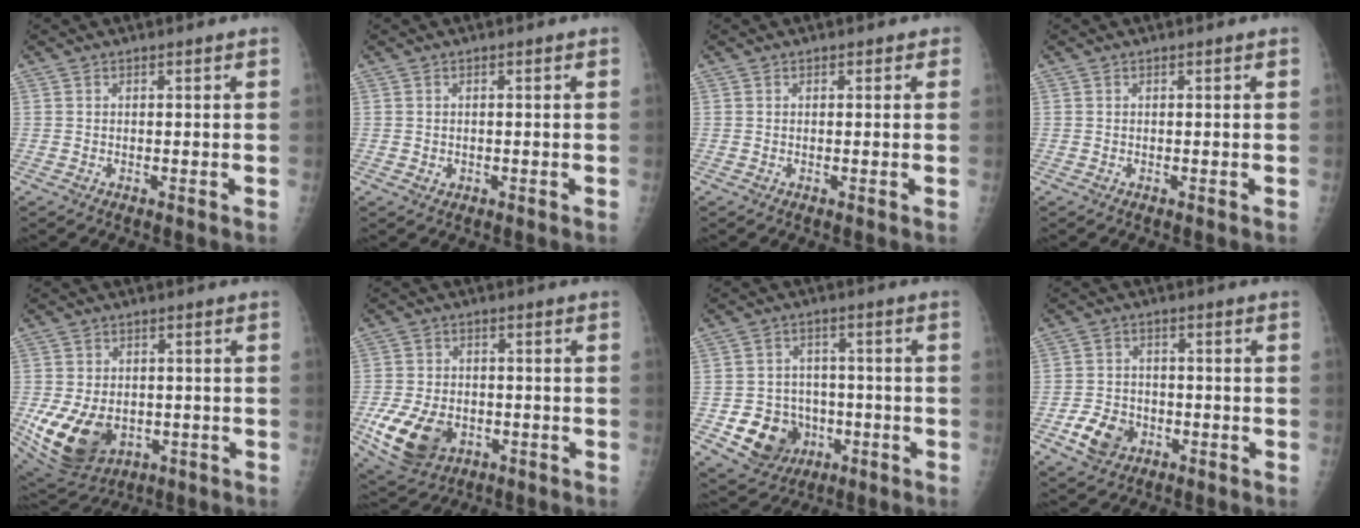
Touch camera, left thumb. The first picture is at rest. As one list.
[{"total": 1.0, "force": [-0.2, 0.9, 0.3], "torque": [-0.005, 0.001, 0.001]}, {"total": 0.8, "force": [0.4, 0.6, 0.3], "torque": [0.010, 0.001, -0.001]}, {"total": 0.0}, {"total": 14.5, "force": [-3.2, 10.6, 9.4], "torque": [-0.177, -0.005, -0.029]}, {"total": 12.8, "force": [-4.2, 9.0, 8.1], "torque": [-0.152, 0.006, -0.061]}, {"total": 11.5, "force": [-3.5, 9.8, 4.8], "torque": [-0.049, 0.019, -0.044]}, {"total": 7.2, "force": [-3.0, 5.6, 3.5], "torque": [-0.048, 0.015, -0.050]}]